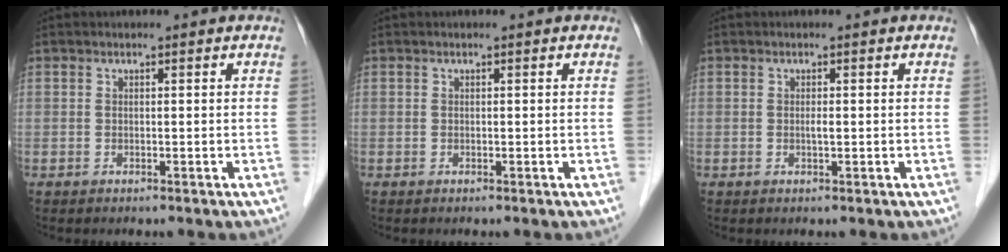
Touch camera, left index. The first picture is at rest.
{"total": 0.0}
{"total": 0.8, "force": [-0.3, 0.0, 0.7], "torque": [-0.014, -0.004, -0.005]}